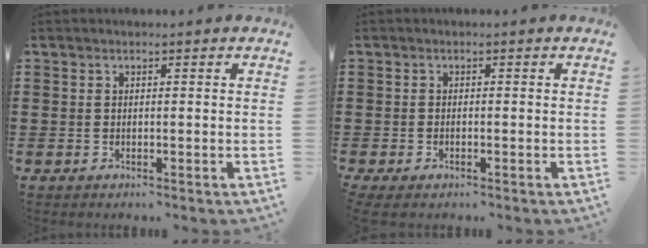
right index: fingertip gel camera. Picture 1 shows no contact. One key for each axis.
{"total": 0.6, "fx": -0.5, "fy": 0.1, "fz": 0.4, "tx": -0.008, "ty": -0.005, "tz": -0.008}